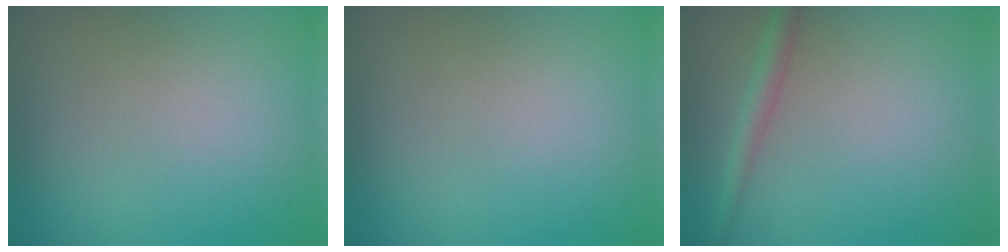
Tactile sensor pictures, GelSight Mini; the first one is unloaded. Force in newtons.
{"total": 0.0}
{"total": 2.1, "press": 2.1, "slide": 0.1}